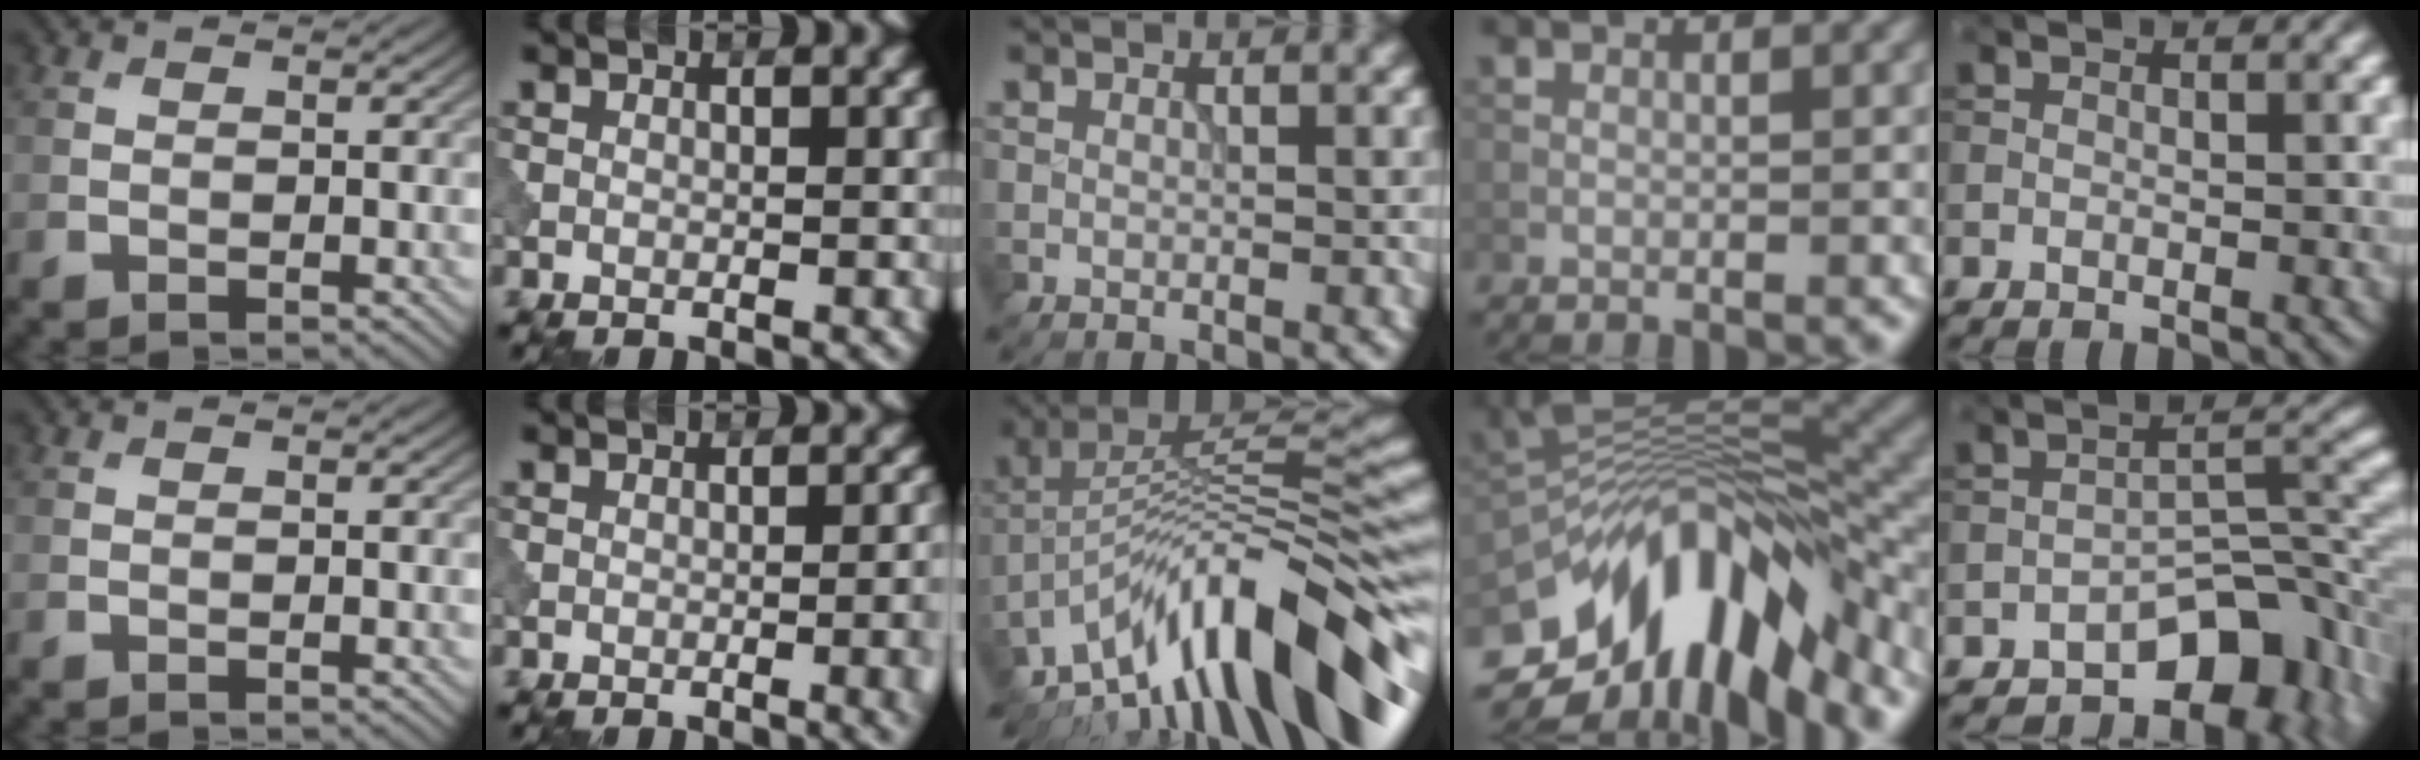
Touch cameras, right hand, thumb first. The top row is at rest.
{"index": {"total": 3.9, "force": [-0.3, 1.2, 3.7], "torque": [-0.038, -0.001, -0.004]}, "middle": {"total": 13.5, "force": [-7.8, 3.7, 10.3], "torque": [-0.159, 0.039, -0.134]}, "ring": {"total": 13.4, "force": [-7.0, 5.8, 9.9], "torque": [-0.178, 0.020, -0.124]}, "little": {"total": 8.7, "force": [-5.2, 4.5, 5.3], "torque": [-0.051, 0.002, -0.085]}}